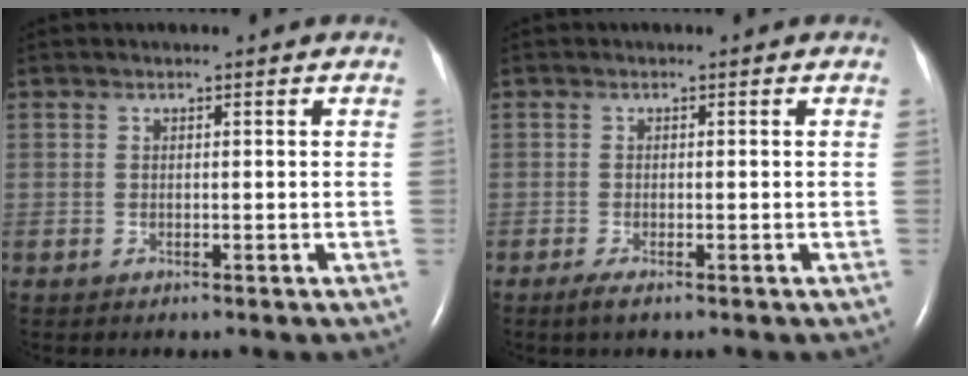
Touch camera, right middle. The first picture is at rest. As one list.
[{"total": 1.5, "force": [-1.0, 0.2, 1.2], "torque": [-0.031, -0.006, -0.022]}]